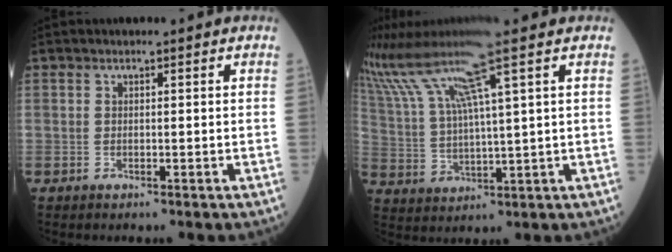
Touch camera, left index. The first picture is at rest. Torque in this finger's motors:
{"motor_torque": [0.23, -0.09, 0.02, -0.01]}